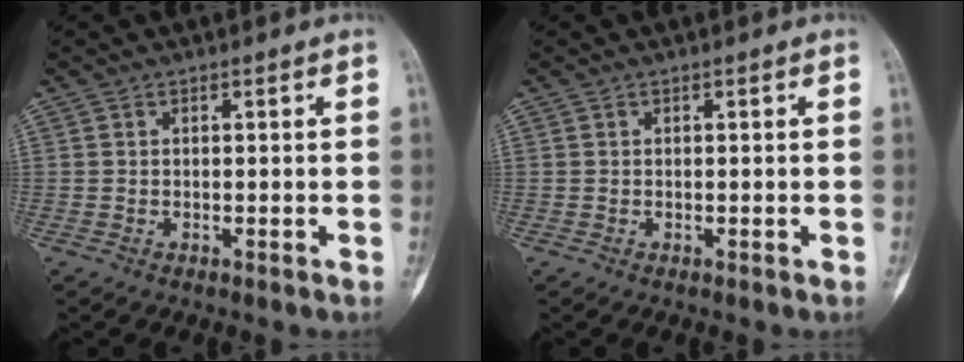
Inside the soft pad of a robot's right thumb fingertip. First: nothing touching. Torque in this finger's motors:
{"motor_torque": [0.02, 0.02, 0.00, 0.00, 0.00]}